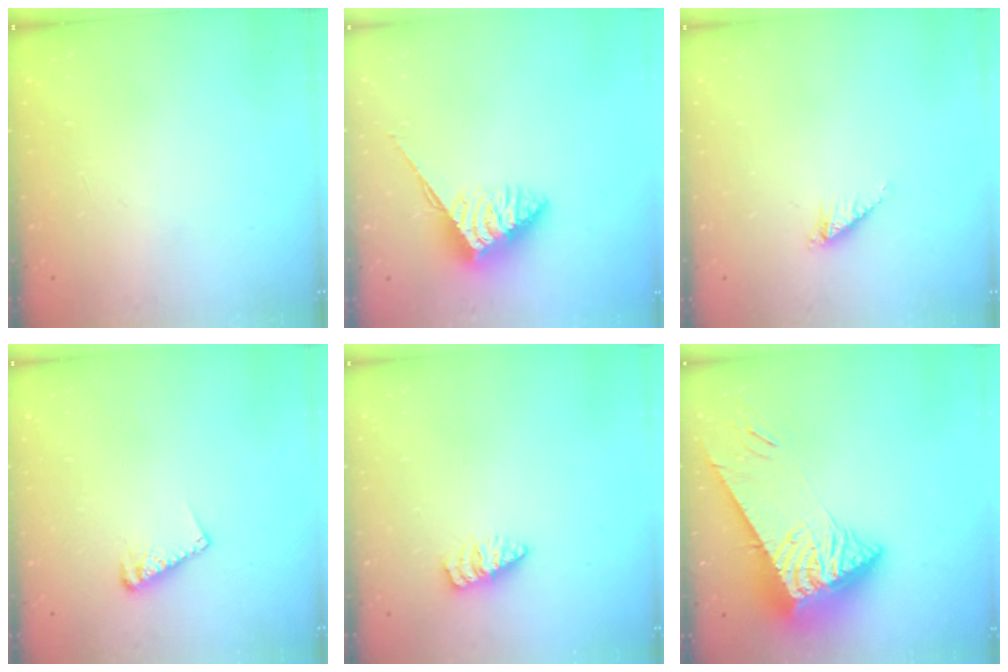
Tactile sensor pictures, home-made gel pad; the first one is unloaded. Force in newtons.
{"total": 6.3, "press": 6.3, "slide": 0.7}
{"total": 2.2, "press": 2.2, "slide": 0.3}
{"total": 5.6, "press": 5.6, "slide": 0.2}
{"total": 2.0, "press": 2.0, "slide": 0.4}
{"total": 9.8, "press": 9.7, "slide": 0.9}